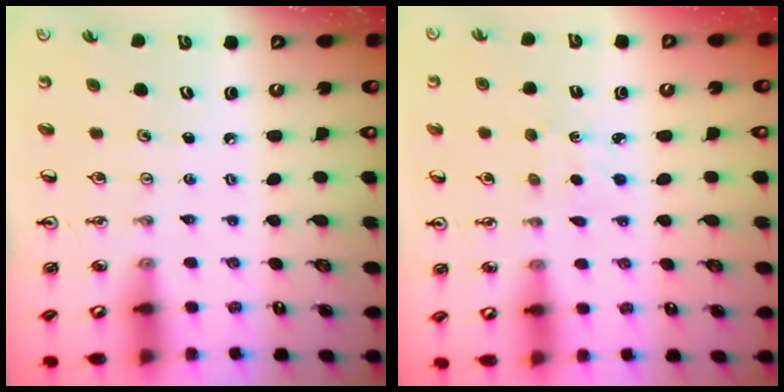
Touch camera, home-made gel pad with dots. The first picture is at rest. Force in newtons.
{"total": 1.6, "press": 1.6, "slide": 0.3}